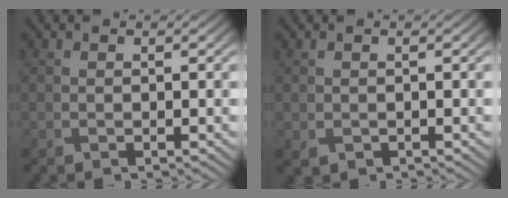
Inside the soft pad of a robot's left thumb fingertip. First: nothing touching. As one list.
[{"total": 0.6, "force": [0.0, 0.5, 0.3], "torque": [-0.009, -0.004, 0.003]}]